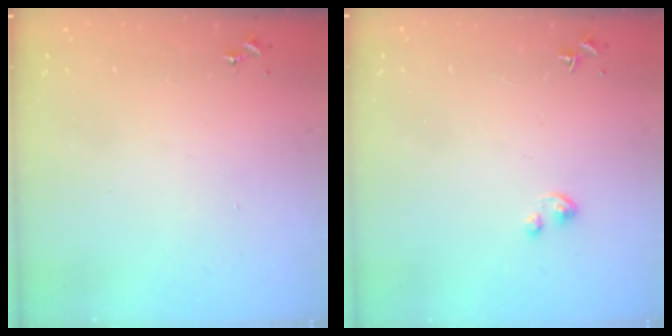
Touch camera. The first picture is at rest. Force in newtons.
{"total": 1.9, "press": 1.9, "slide": 0.2}